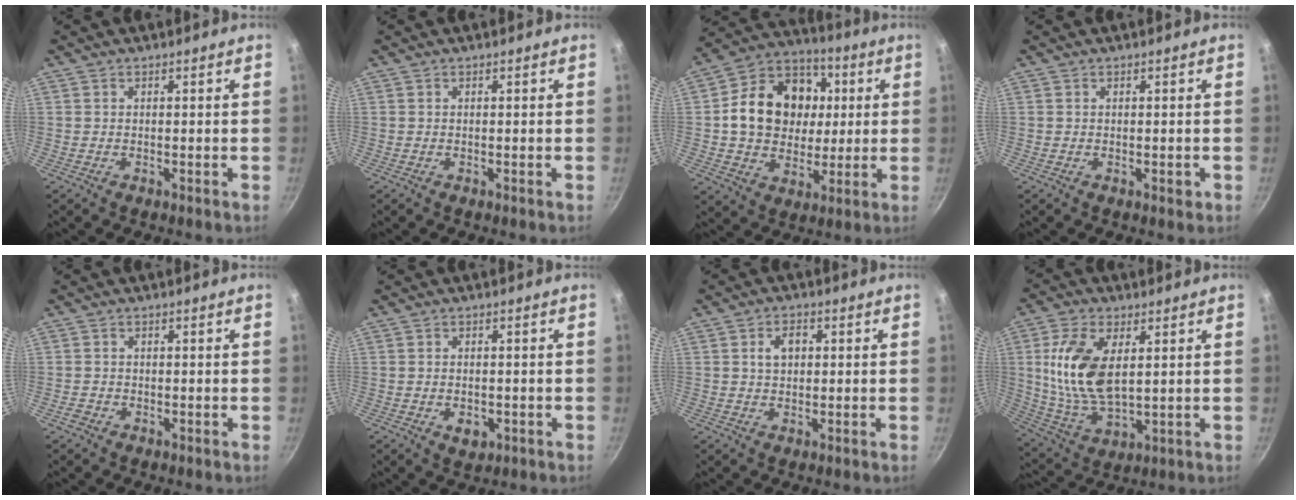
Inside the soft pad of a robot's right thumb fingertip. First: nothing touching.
{"total": 0.0}
{"total": 19.3, "force": [2.5, 15.6, 11.1], "torque": [-0.162, 0.022, 0.037]}
{"total": 1.1, "force": [-0.2, 0.7, 0.8], "torque": [-0.008, 0.001, -0.003]}
{"total": 1.7, "force": [-0.9, 1.3, 0.5], "torque": [-0.007, 0.006, -0.015]}
{"total": 3.6, "force": [-1.1, 2.5, 2.4], "torque": [-0.033, 0.003, -0.011]}
{"total": 4.0, "force": [0.7, 2.9, 2.7], "torque": [-0.029, 0.009, 0.010]}
{"total": 14.7, "force": [3.2, 7.9, 12.0], "torque": [-0.228, -0.014, 0.070]}